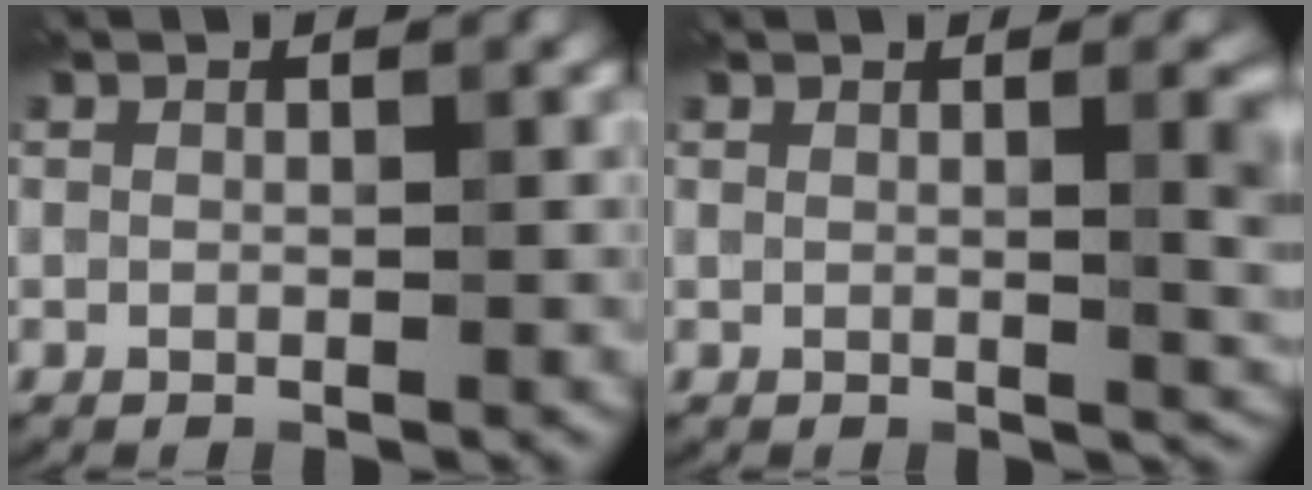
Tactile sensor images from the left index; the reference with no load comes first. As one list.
[{"total": 4.5, "force": [0.7, 1.6, 4.1], "torque": [-0.037, 0.004, 0.008]}]